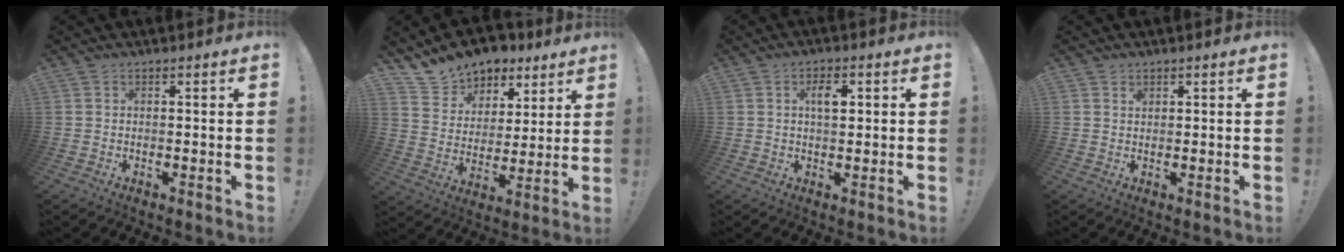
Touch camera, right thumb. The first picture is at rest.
{"total": 12.2, "force": [10.2, 6.6, 1.4], "torque": [-0.040, -0.081, 0.191]}
{"total": 4.3, "force": [1.1, 2.1, 3.6], "torque": [-0.046, -0.002, 0.010]}
{"total": 0.9, "force": [0.6, 0.7, 0.1], "torque": [0.013, -0.007, 0.010]}